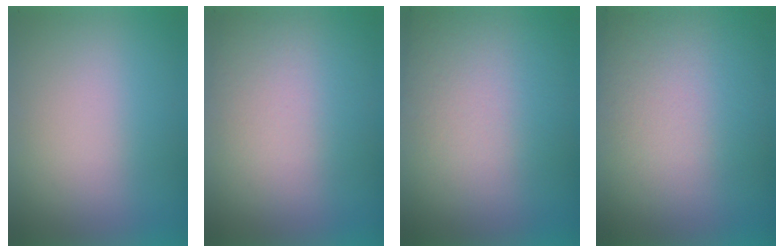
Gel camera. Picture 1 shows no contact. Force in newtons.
{"total": 1.4}
{"total": 3.1}
{"total": 2.9}